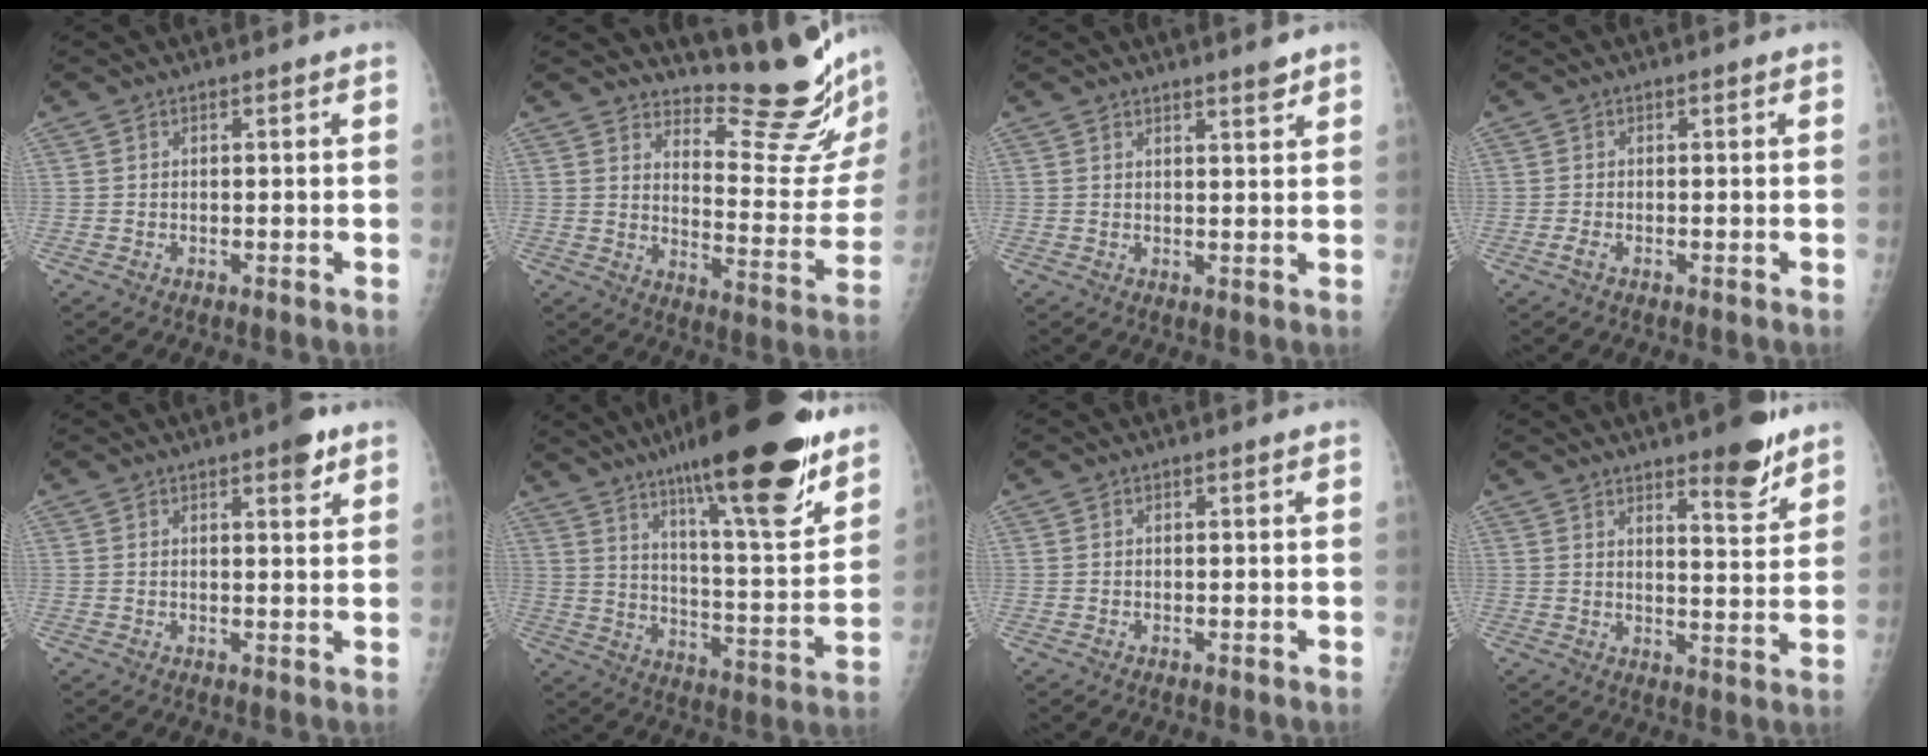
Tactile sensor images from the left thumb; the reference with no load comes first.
{"total": 17.9, "force": [16.5, 2.4, 6.6], "torque": [-0.061, -0.188, 0.214]}
{"total": 2.3, "force": [2.0, 0.2, 1.2], "torque": [-0.015, -0.018, 0.030]}
{"total": 0.9, "force": [-0.3, 0.3, 0.8], "torque": [-0.018, -0.003, -0.007]}
{"total": 4.0, "force": [2.5, 1.3, 2.9], "torque": [-0.031, -0.011, 0.029]}
{"total": 25.8, "force": [17.6, 4.6, 18.3], "torque": [-0.257, -0.071, 0.276]}
{"total": 0.0}
{"total": 8.7, "force": [6.1, 2.2, 5.8], "torque": [-0.062, -0.043, 0.088]}